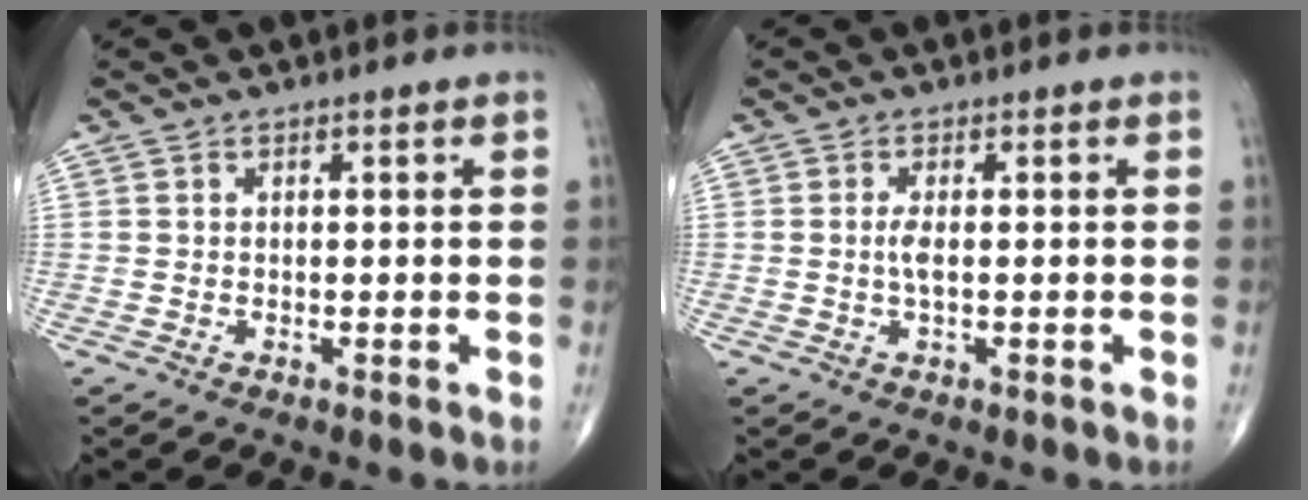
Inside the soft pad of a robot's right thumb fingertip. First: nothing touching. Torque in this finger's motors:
{"motor_torque": [1.15, 0.81, 0.33, -0.47, -0.03]}